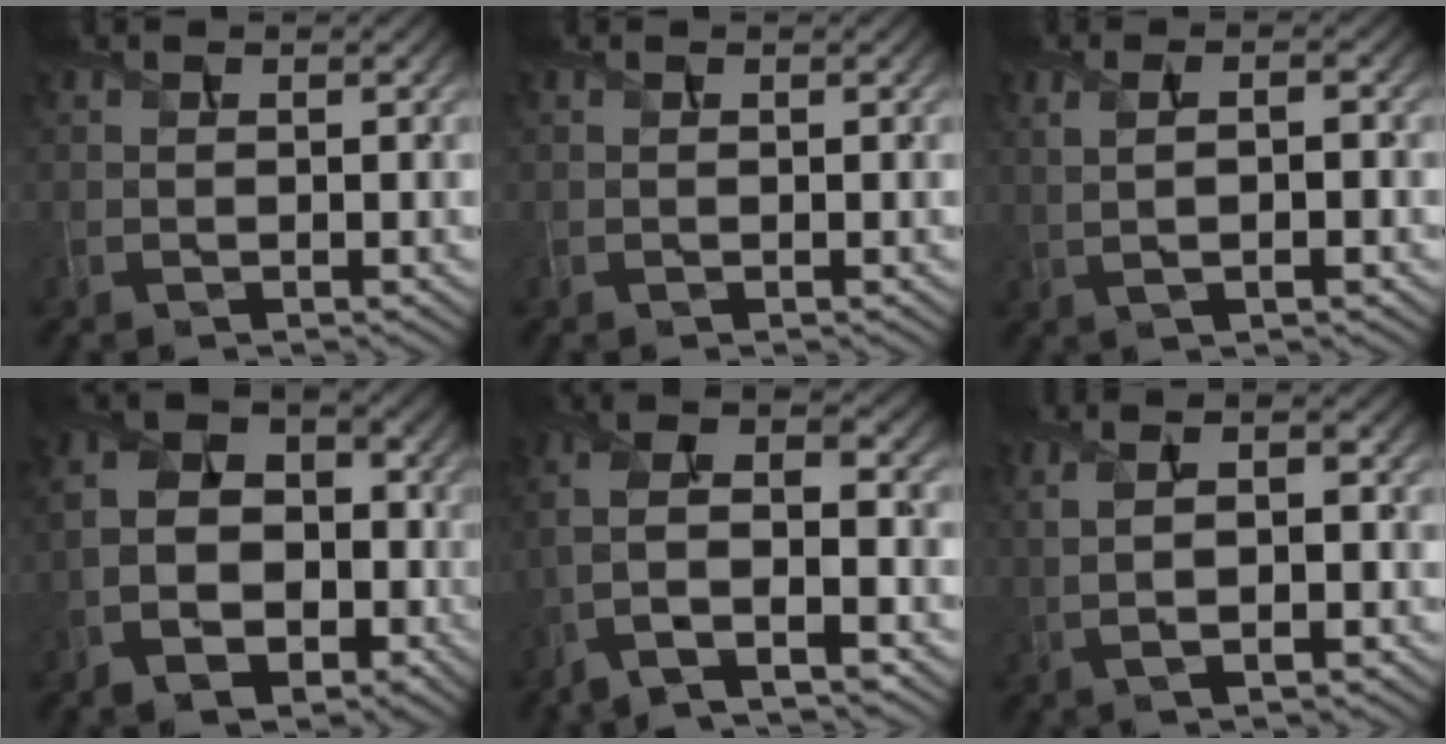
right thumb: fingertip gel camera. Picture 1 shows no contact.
{"total": 0.0}
{"total": 3.5, "force": [0.1, 0.8, 3.4], "torque": [-0.060, -0.004, 0.001]}
{"total": 10.9, "force": [-3.4, 7.8, 6.8], "torque": [-0.147, -0.024, -0.069]}
{"total": 11.3, "force": [-4.1, 4.7, 9.4], "torque": [-0.215, 0.007, -0.083]}
{"total": 6.0, "force": [0.3, 1.8, 5.7], "torque": [-0.121, 0.001, 0.005]}